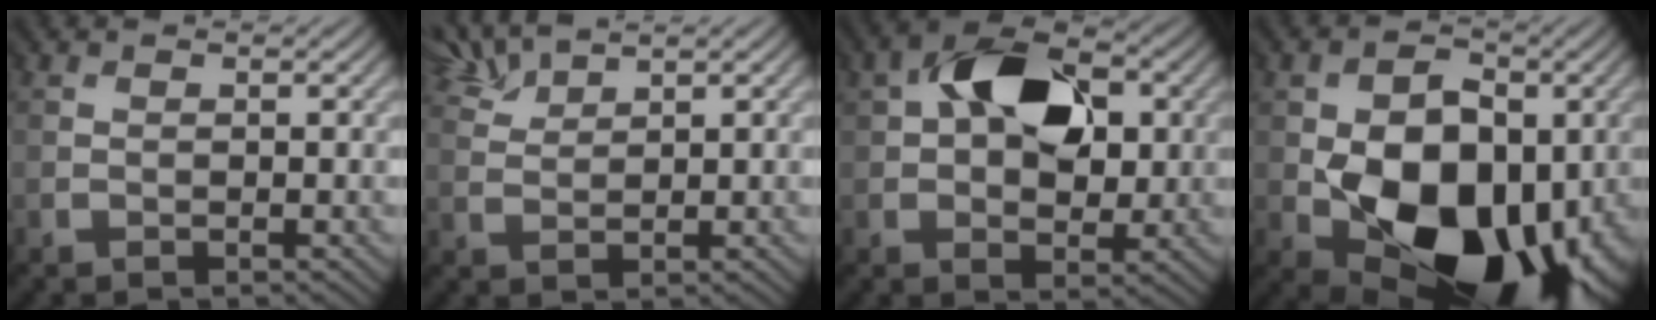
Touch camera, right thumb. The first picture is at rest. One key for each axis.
{"total": 3.7, "fx": 3.5, "fy": 0.8, "fz": 0.9, "tx": -0.032, "ty": 0.013, "tz": 0.078}
{"total": 11.7, "fx": 2.8, "fy": 7.4, "fz": 8.6, "tx": -0.146, "ty": 0.015, "tz": 0.043}
{"total": 17.0, "fx": -3.4, "fy": 11.4, "fz": 12.1, "tx": -0.159, "ty": -0.027, "tz": -0.045}